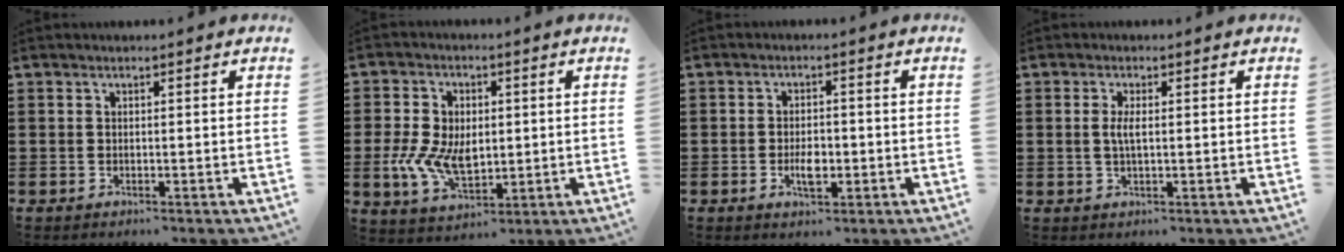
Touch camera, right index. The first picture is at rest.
{"total": 8.4, "force": [-0.6, 5.7, 6.2], "torque": [-0.143, 0.010, -0.010]}
{"total": 3.3, "force": [-0.8, 1.5, 2.8], "torque": [-0.058, 0.002, -0.016]}
{"total": 2.4, "force": [0.1, 0.5, 2.4], "torque": [-0.046, -0.003, 0.000]}